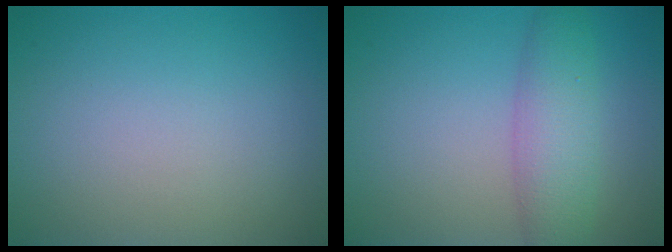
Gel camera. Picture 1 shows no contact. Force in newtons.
{"total": 4.4, "press": 4.4, "slide": 0.1}